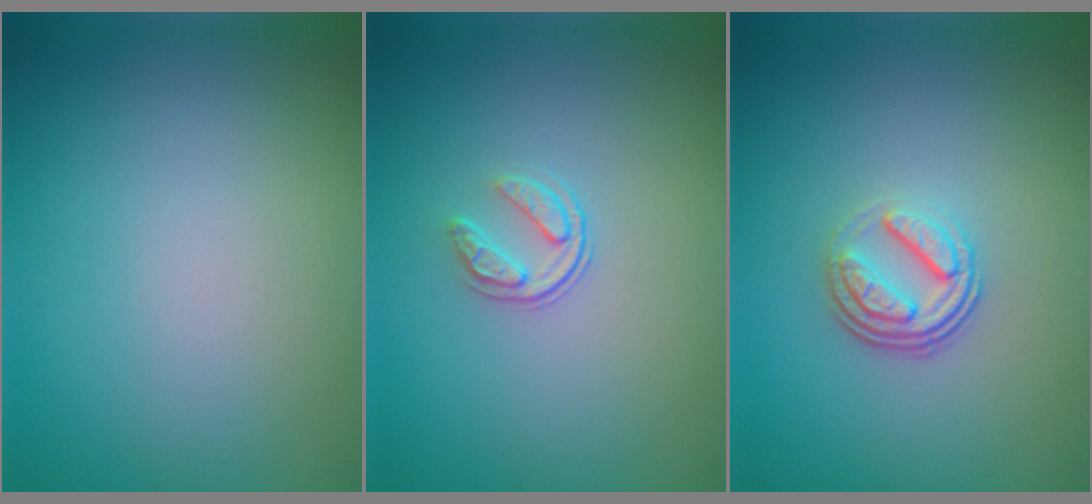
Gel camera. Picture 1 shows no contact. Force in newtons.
{"total": 1.7, "press": 1.1, "slide": 1.3}
{"total": 3.7, "press": 2.5, "slide": 2.7}